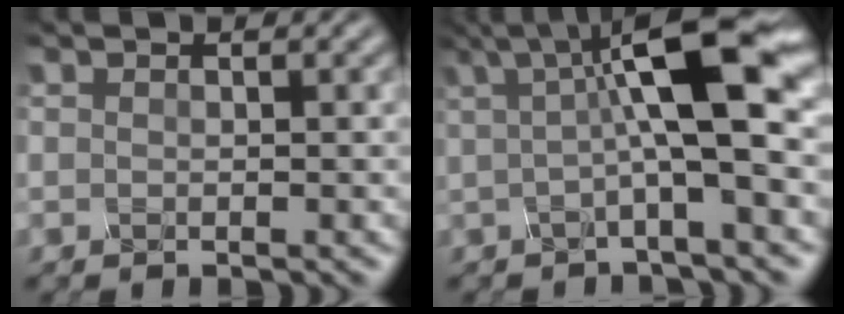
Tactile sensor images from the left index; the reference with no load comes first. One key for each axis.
{"total": 8.3, "fx": 1.4, "fy": 1.7, "fz": 8.0, "tx": -0.124, "ty": 0.014, "tz": 0.014}